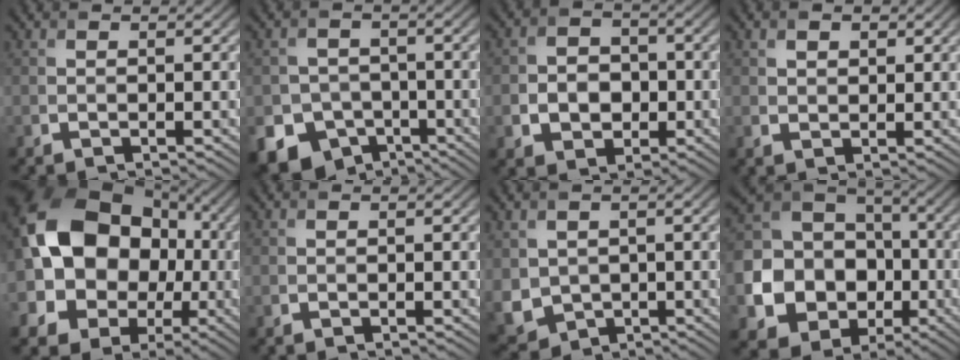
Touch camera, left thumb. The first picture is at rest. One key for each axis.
{"total": 10.8, "fx": -6.0, "fy": 8.4, "fz": 3.1, "tx": -0.063, "ty": -0.041, "tz": -0.118}
{"total": 5.7, "fx": -1.2, "fy": 4.7, "fz": 3.0, "tx": -0.055, "ty": -0.009, "tz": -0.033}
{"total": 2.0, "fx": 1.1, "fy": 1.4, "fz": 1.0, "tx": -0.023, "ty": -0.003, "tz": 0.021}
{"total": 21.0, "fx": 1.4, "fy": 17.0, "fz": 12.3, "tx": -0.276, "ty": 0.007, "tz": 0.021}
{"total": 0.0}
{"total": 5.6, "fx": 0.3, "fy": 4.7, "fz": 3.1, "tx": -0.108, "ty": -0.020, "tz": 0.009}
{"total": 17.1, "fx": -3.8, "fy": 14.6, "fz": 8.1, "tx": -0.218, "ty": -0.041, "tz": -0.080}